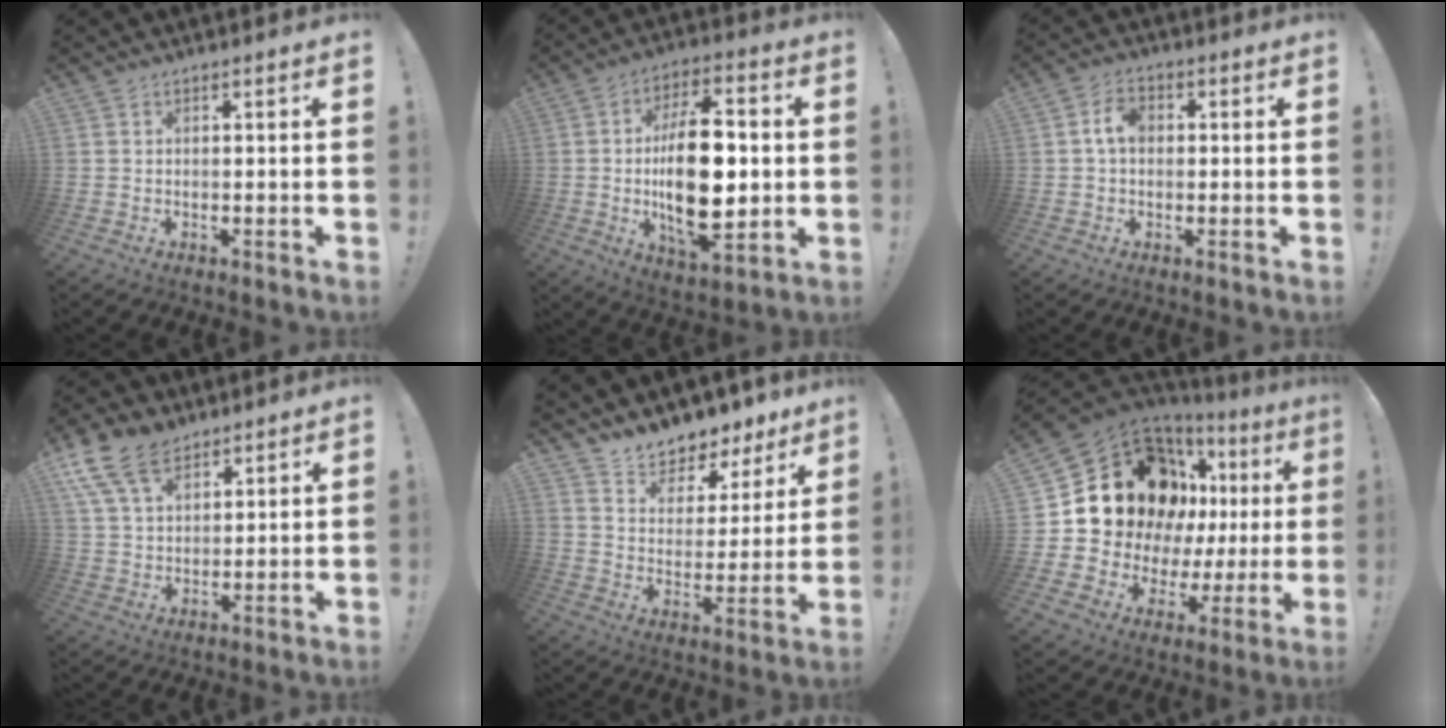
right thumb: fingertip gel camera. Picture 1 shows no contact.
{"total": 21.0, "force": [-0.8, 10.1, 18.3], "torque": [-0.318, -0.003, -0.013]}
{"total": 5.4, "force": [0.5, 3.5, 4.0], "torque": [-0.074, 0.015, 0.009]}
{"total": 13.3, "force": [8.9, 7.5, 6.6], "torque": [-0.117, -0.043, 0.170]}
{"total": 8.1, "force": [7.2, 3.6, 0.7], "torque": [-0.019, -0.076, 0.132]}
{"total": 20.5, "force": [8.8, 14.1, 12.0], "torque": [-0.193, -0.058, 0.192]}